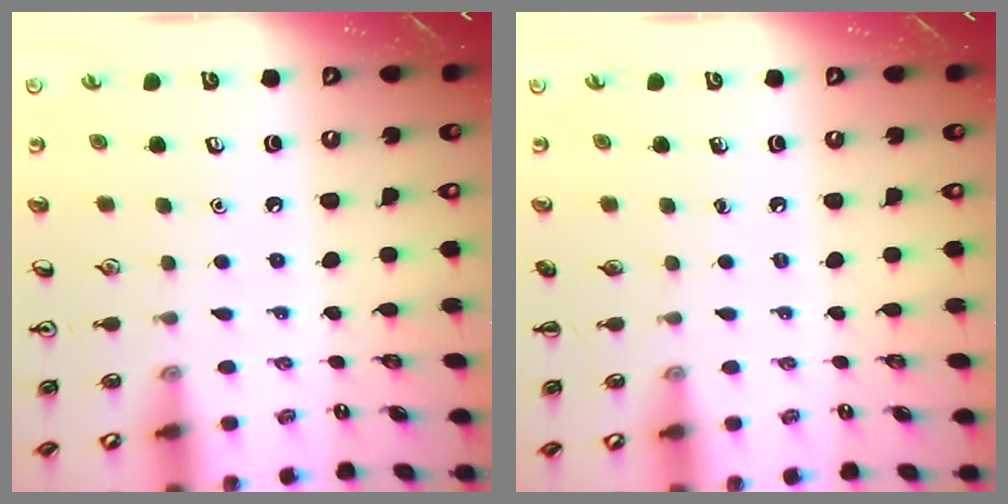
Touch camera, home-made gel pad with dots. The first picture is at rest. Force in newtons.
{"total": 0.0}